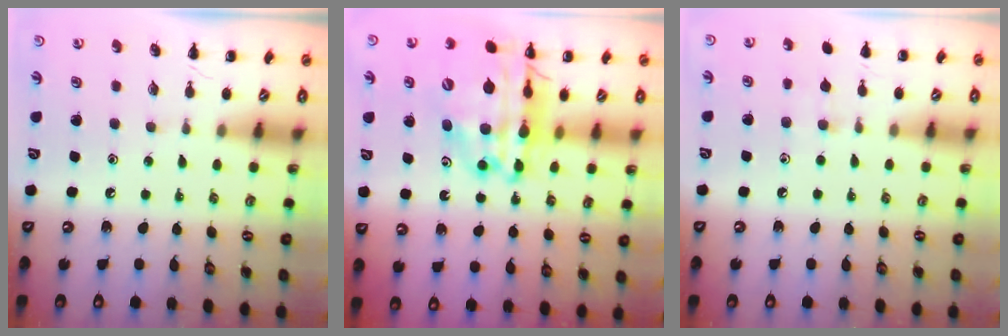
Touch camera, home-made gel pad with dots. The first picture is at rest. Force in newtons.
{"total": 22.2, "press": 21.6, "slide": 5.1}
{"total": 5.1, "press": 4.7, "slide": 2.0}